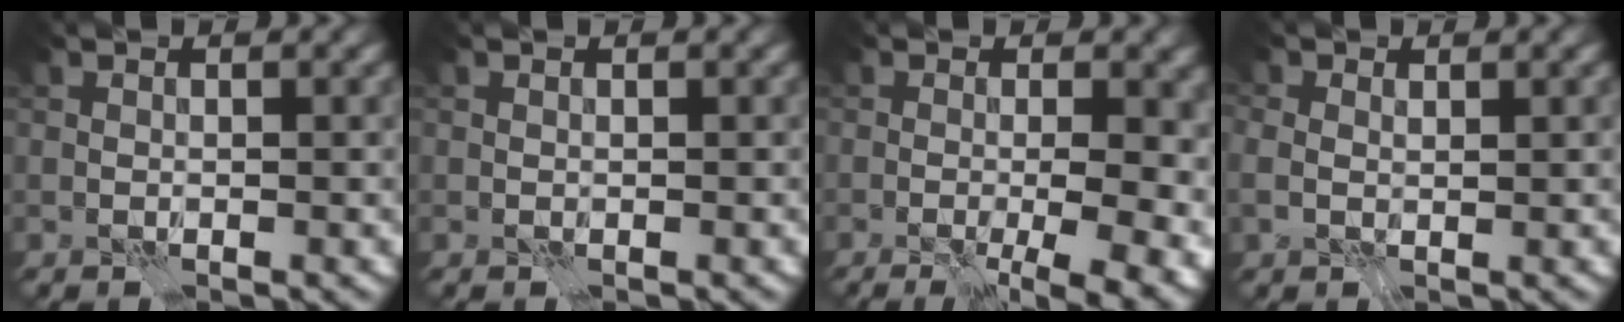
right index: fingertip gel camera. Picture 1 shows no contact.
{"total": 0.0}
{"total": 10.5, "force": [-1.2, 4.1, 9.6], "torque": [-0.068, -0.001, -0.008]}
{"total": 1.3, "force": [0.3, 1.0, 0.8], "torque": [-0.016, 0.000, 0.007]}